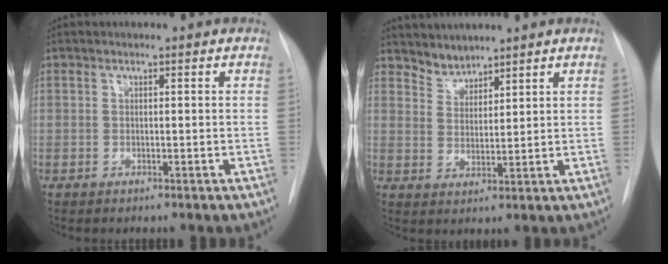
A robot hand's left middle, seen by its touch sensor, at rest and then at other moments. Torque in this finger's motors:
{"motor_torque": [0.01, -0.01, -0.03, 0.01]}